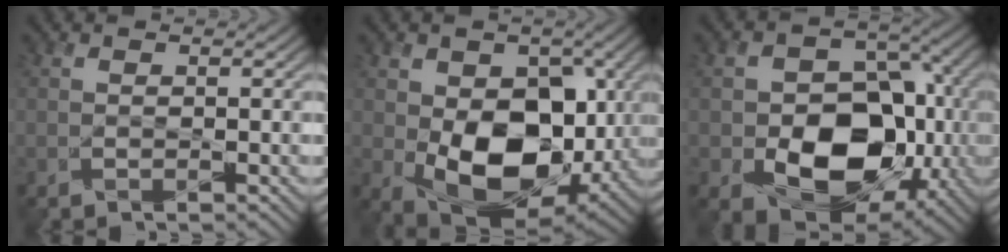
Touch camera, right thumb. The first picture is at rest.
{"total": 13.6, "force": [-1.1, 9.1, 10.0], "torque": [-0.170, -0.029, -0.014]}
{"total": 14.2, "force": [-3.6, 10.2, 9.2], "torque": [-0.130, -0.017, -0.068]}